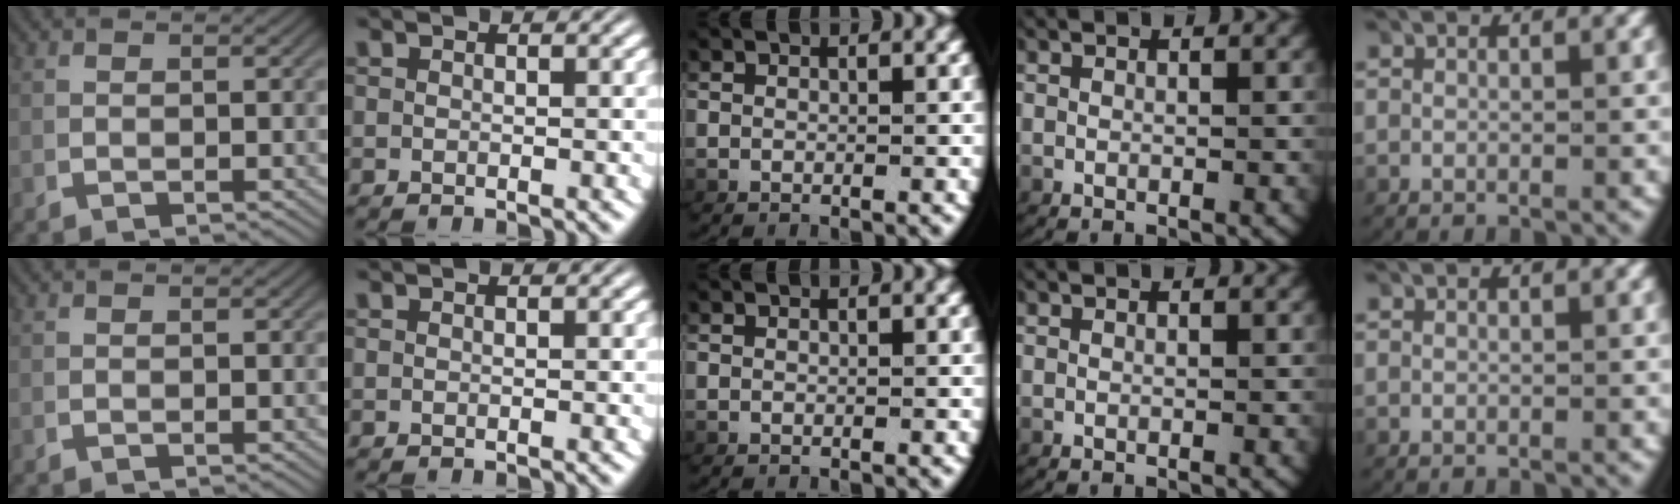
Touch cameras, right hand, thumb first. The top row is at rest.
{}